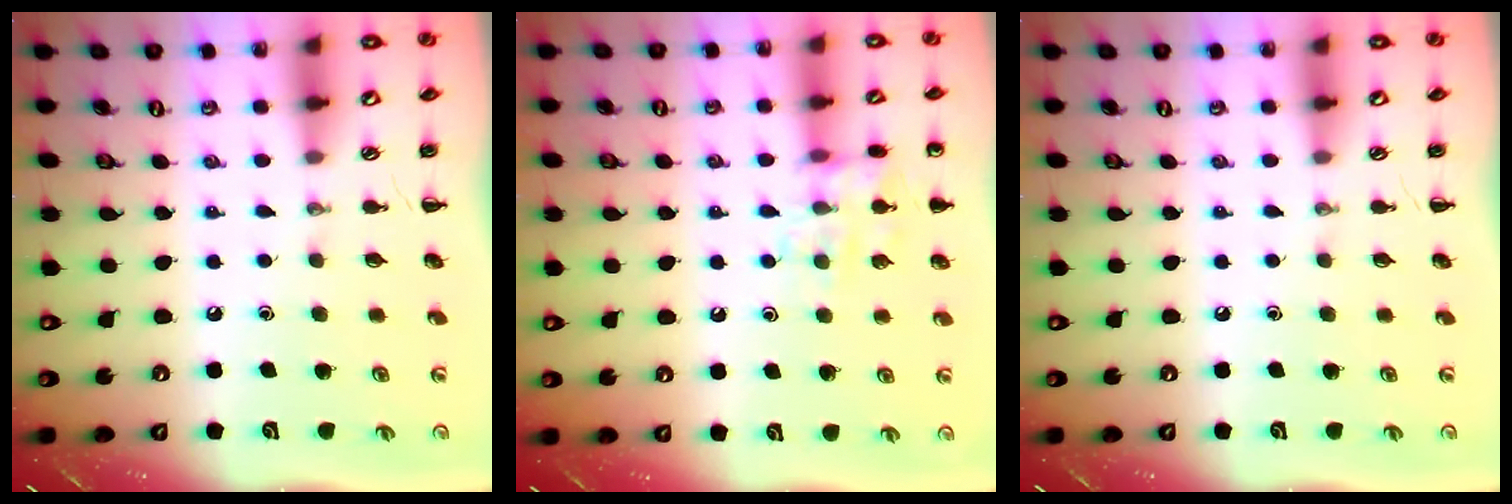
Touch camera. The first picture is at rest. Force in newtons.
{"total": 10.7, "press": 10.7, "slide": 0.6}
{"total": 0.0}